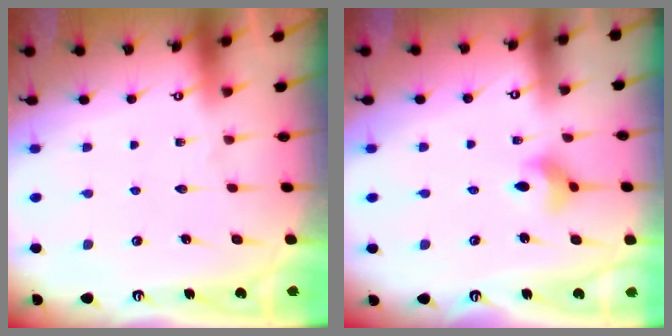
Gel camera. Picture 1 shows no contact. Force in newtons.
{"total": 5.3, "press": 5.2, "slide": 0.8}